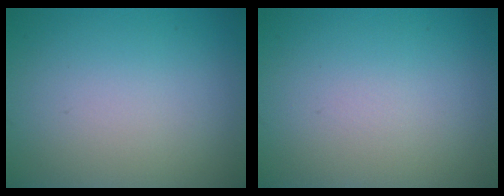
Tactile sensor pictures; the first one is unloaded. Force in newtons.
{"total": 0.0}